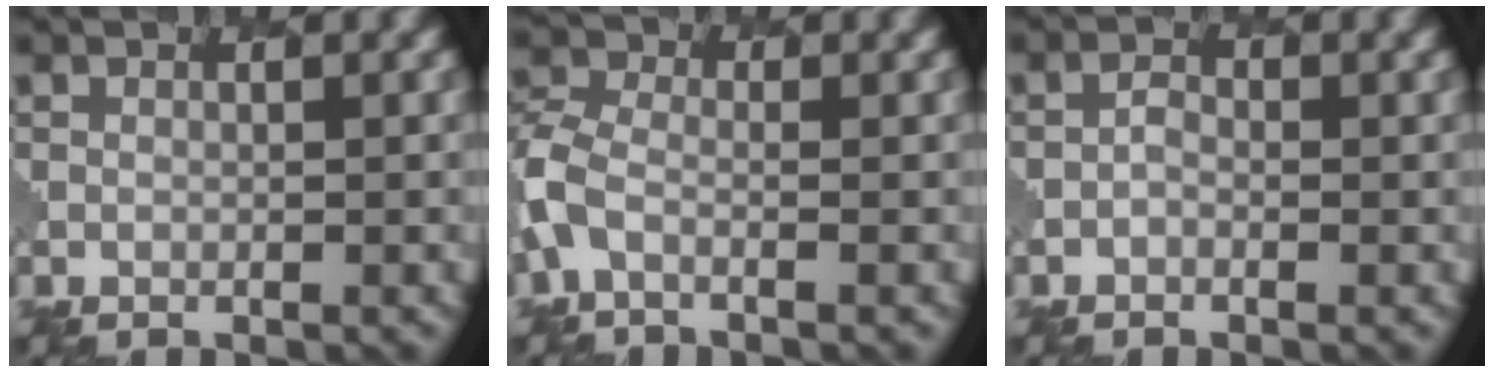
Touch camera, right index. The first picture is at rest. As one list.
[{"total": 2.8, "force": [-1.4, 1.4, 2.0], "torque": [-0.053, -0.004, -0.044]}, {"total": 0.5, "force": [-0.2, 0.4, 0.3], "torque": [-0.008, 0.002, -0.007]}]